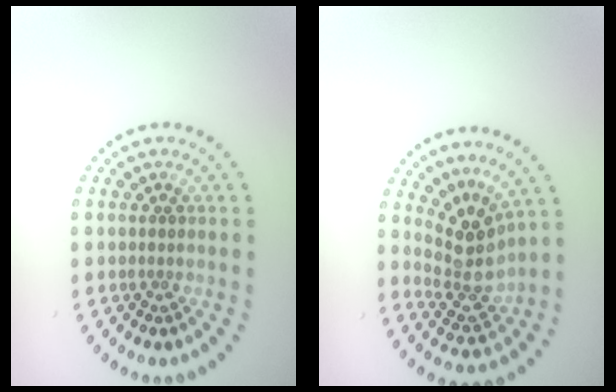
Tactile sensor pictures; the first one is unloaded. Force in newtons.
{"total": 3.7, "press": 2.8, "slide": 2.5}